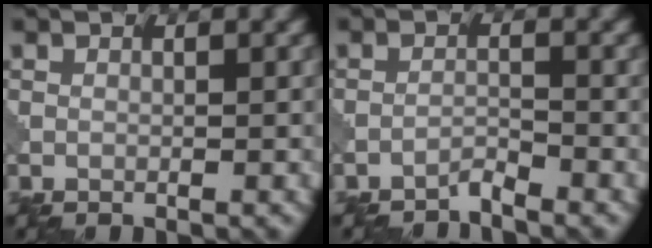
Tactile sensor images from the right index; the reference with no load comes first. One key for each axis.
{"total": 1.4, "fx": -1.3, "fy": 0.0, "fz": 0.3, "tx": -0.003, "ty": 0.007, "tz": -0.029}